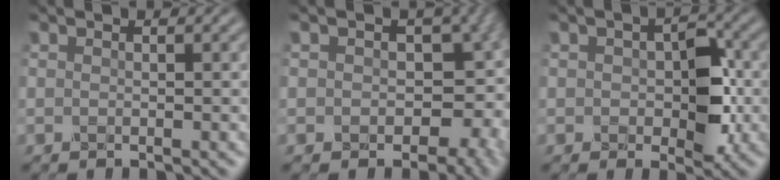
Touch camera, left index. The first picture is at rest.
{"total": 7.5, "force": [-0.1, 5.6, 5.0], "torque": [-0.047, -0.012, 0.002]}
{"total": 4.6, "force": [-0.3, 2.7, 3.7], "torque": [-0.052, -0.004, -0.003]}